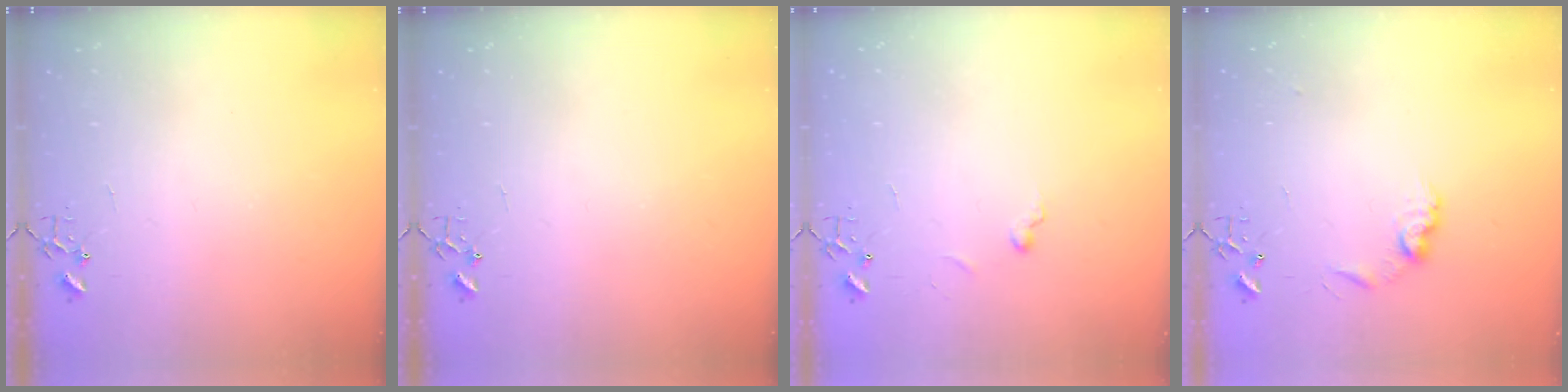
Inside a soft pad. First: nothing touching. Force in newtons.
{"total": 0.0}
{"total": 4.3, "press": 4.3, "slide": 0.6}
{"total": 8.4, "press": 8.4, "slide": 0.3}